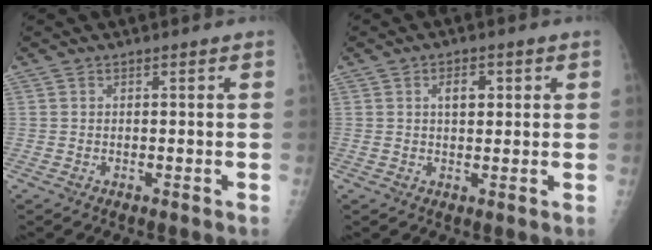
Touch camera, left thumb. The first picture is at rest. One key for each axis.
{"total": 3.4, "fx": 1.3, "fy": 1.9, "fz": 2.5, "tx": -0.028, "ty": -0.001, "tz": 0.019}